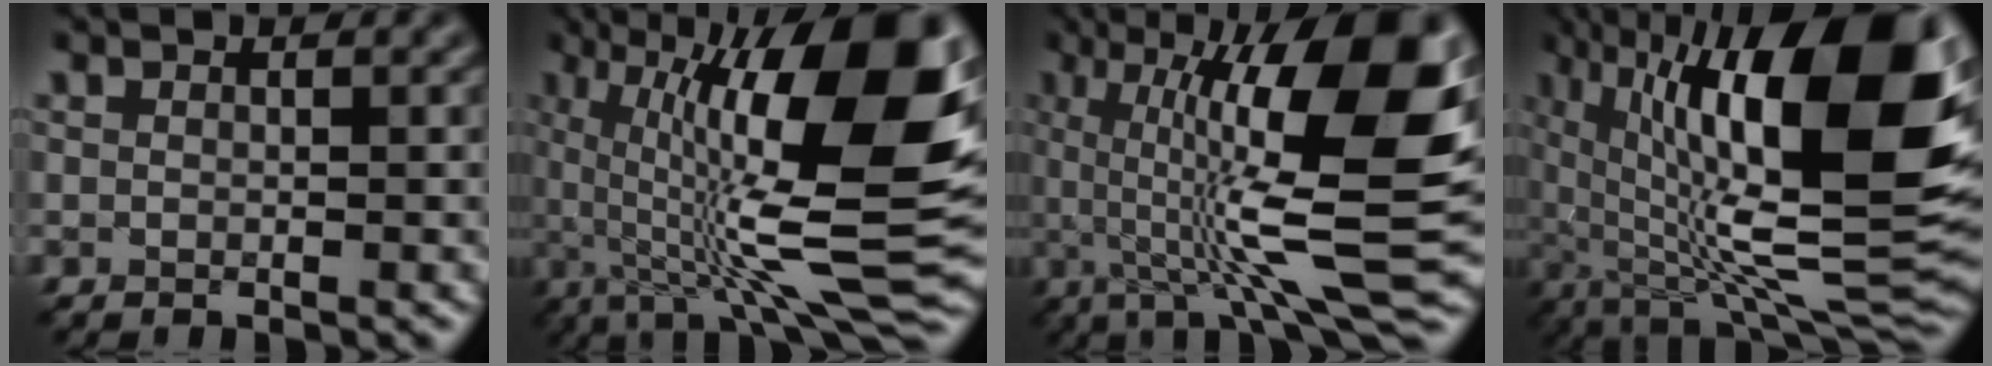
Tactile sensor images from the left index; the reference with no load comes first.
{"total": 16.2, "force": [1.7, 4.8, 15.4], "torque": [-0.249, 0.001, 0.027]}
{"total": 14.3, "force": [1.6, 3.5, 13.7], "torque": [-0.226, 0.001, 0.029]}
{"total": 18.7, "force": [4.2, 6.4, 17.0], "torque": [-0.270, 0.016, 0.078]}